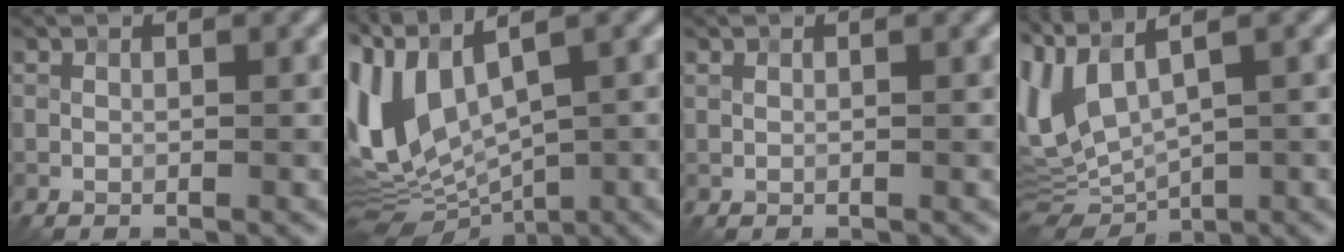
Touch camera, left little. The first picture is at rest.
{"total": 9.0, "force": [1.9, 4.9, 7.4], "torque": [-0.170, -0.009, 0.040]}
{"total": 0.0}
{"total": 7.0, "force": [0.9, 2.6, 6.4], "torque": [-0.138, 0.000, 0.023]}